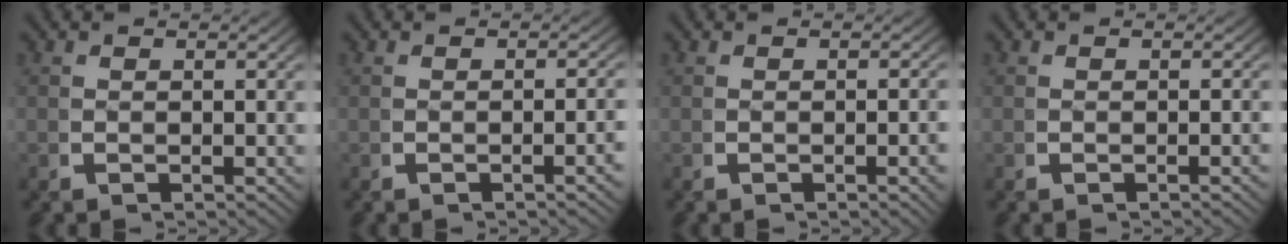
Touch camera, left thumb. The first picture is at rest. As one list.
[{"total": 1.7, "force": [-0.6, 0.0, 1.6], "torque": [-0.026, 0.007, -0.010]}, {"total": 1.3, "force": [-0.3, 0.0, 1.3], "torque": [-0.022, 0.005, -0.006]}, {"total": 0.7, "force": [-0.3, -0.1, 0.7], "torque": [-0.013, 0.006, -0.005]}]